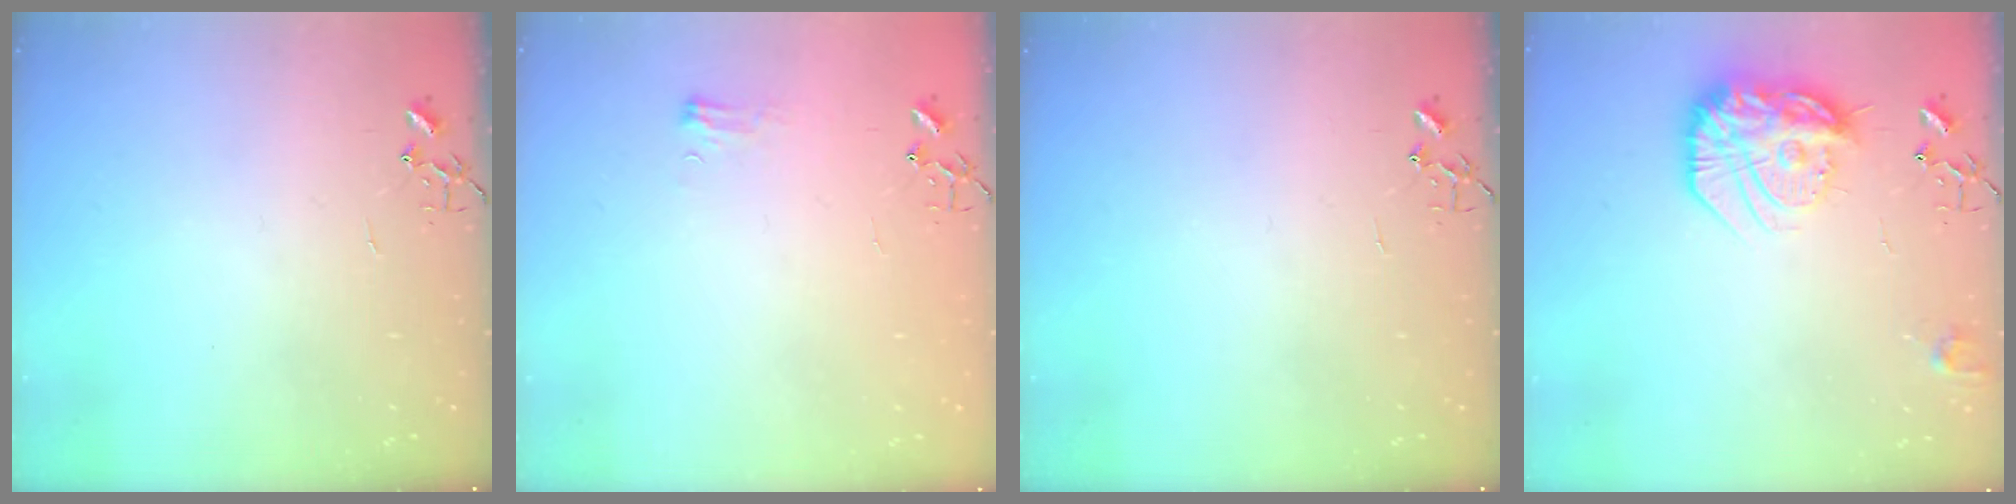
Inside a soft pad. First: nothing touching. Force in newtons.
{"total": 5.5, "press": 5.5, "slide": 0.7}
{"total": 0.0}
{"total": 19.0, "press": 18.9, "slide": 1.4}